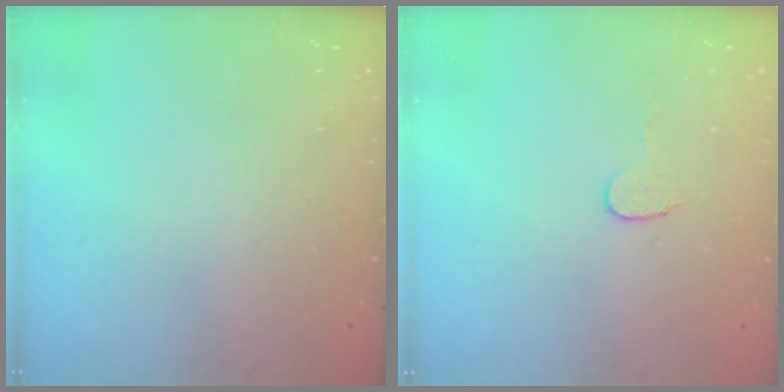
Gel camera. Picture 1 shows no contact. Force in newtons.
{"total": 5.0, "press": 5.0, "slide": 0.4}